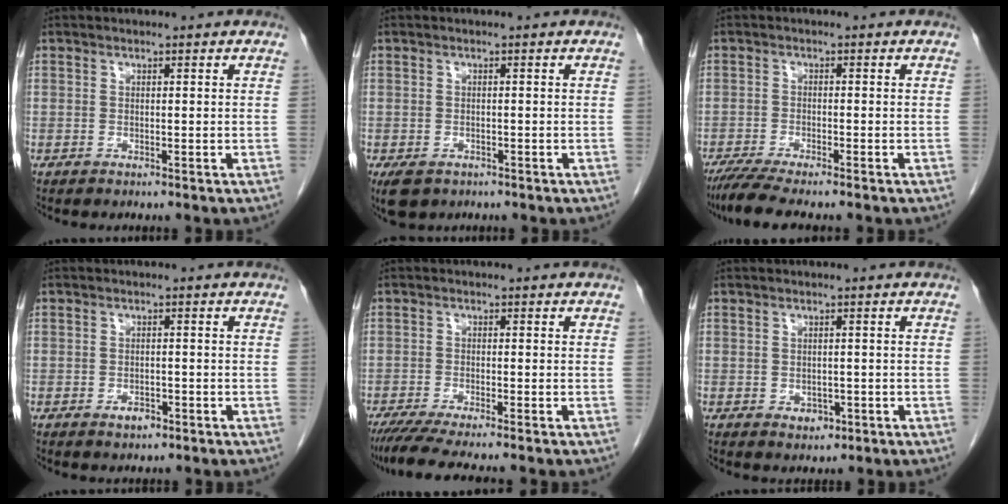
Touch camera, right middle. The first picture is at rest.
{"total": 3.6, "force": [-2.2, 2.2, 1.7], "torque": [-0.033, -0.005, -0.030]}
{"total": 6.8, "force": [-5.6, 0.2, 3.8], "torque": [-0.061, -0.019, -0.094]}
{"total": 1.9, "force": [-1.1, 1.0, 1.1], "torque": [-0.018, 0.002, -0.012]}
{"total": 7.7, "force": [-6.5, -0.3, 4.2], "torque": [-0.058, -0.022, -0.105]}
{"total": 1.9, "force": [-0.7, 1.4, 1.1], "torque": [-0.014, 0.002, -0.001]}